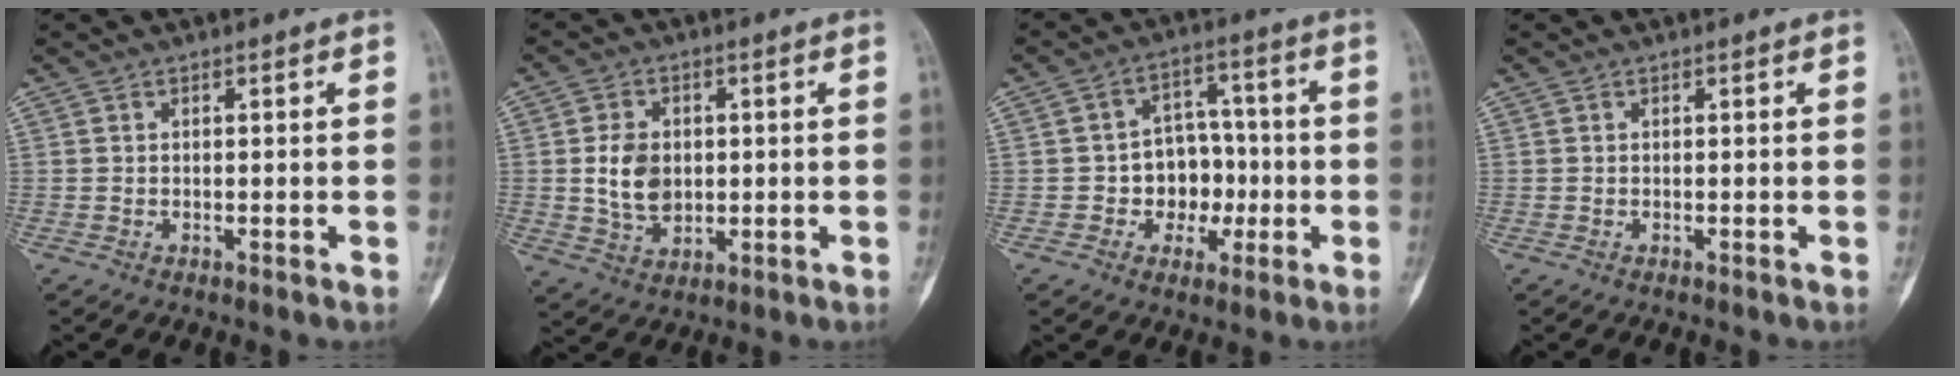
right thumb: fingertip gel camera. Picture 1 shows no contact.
{"total": 7.9, "force": [0.4, 5.8, 5.3], "torque": [-0.079, -0.007, 0.013]}
{"total": 9.0, "force": [-1.8, 7.6, 4.6], "torque": [-0.010, 0.035, -0.030]}
{"total": 0.0}